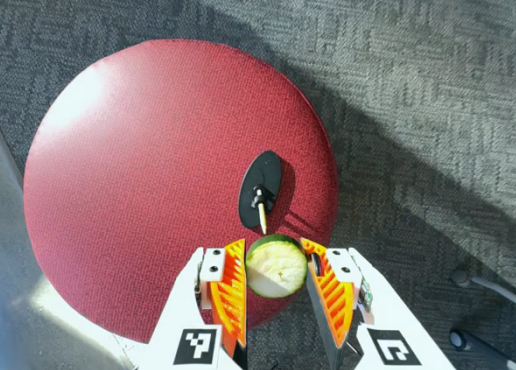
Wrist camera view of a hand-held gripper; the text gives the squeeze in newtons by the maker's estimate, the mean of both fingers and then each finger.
{"total": 10.0, "left": 10.1, "right": 9.9}